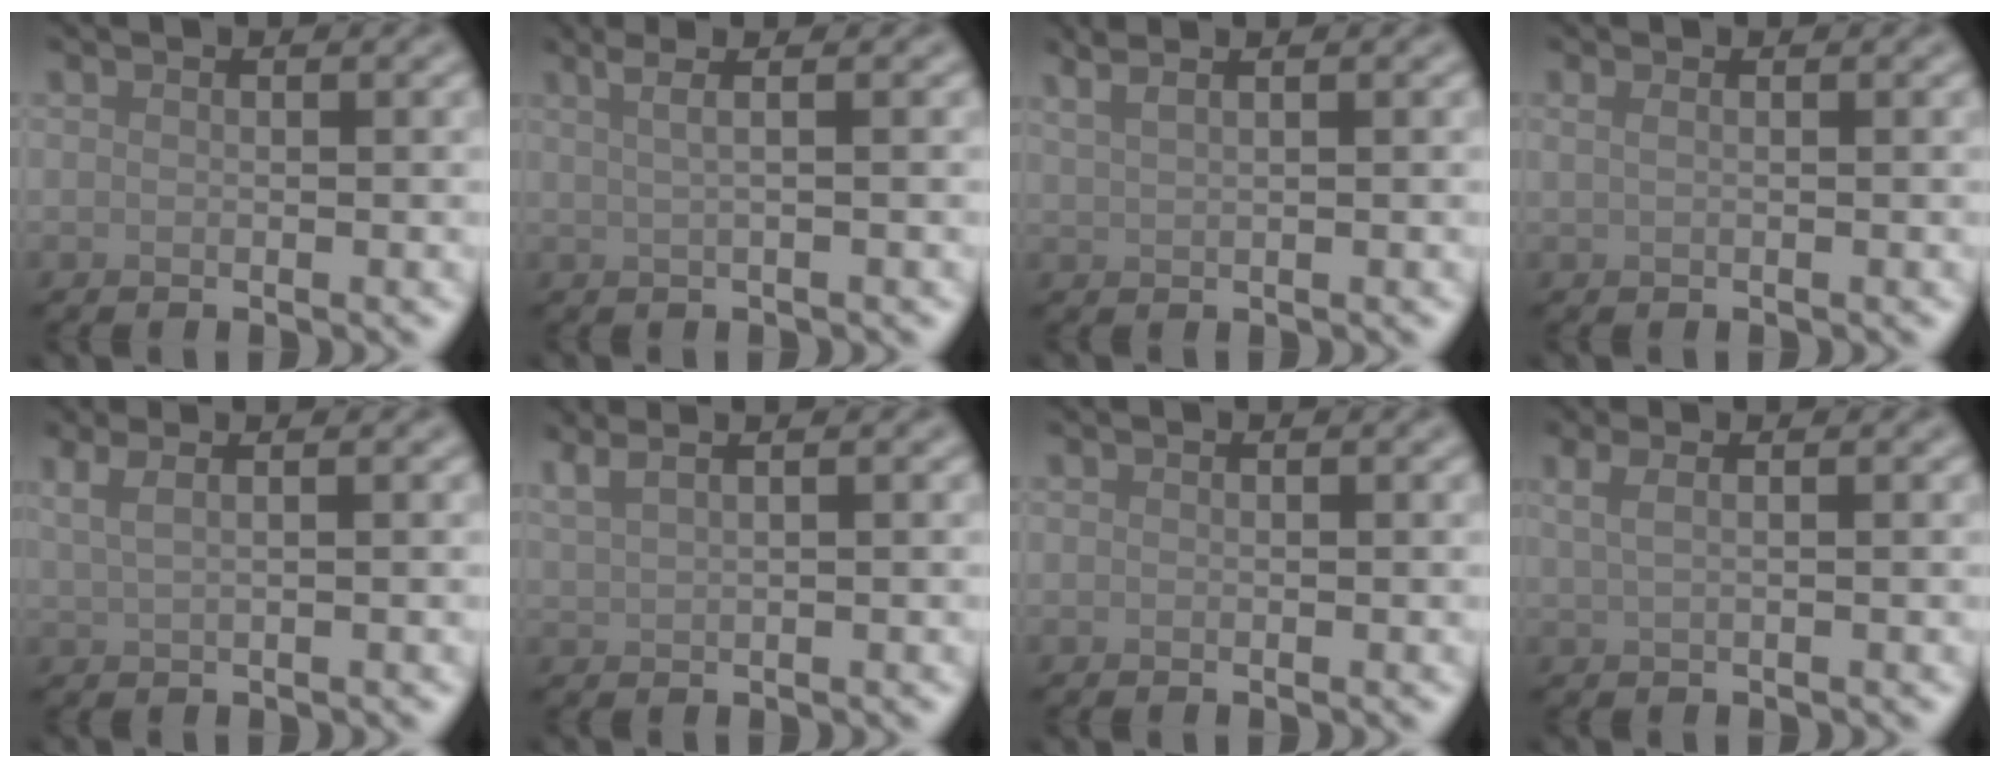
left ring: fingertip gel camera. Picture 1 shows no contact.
{"total": 4.1, "force": [2.2, 1.8, 3.0], "torque": [-0.035, 0.021, 0.004]}
{"total": 3.3, "force": [2.3, 1.3, 1.9], "torque": [-0.019, 0.017, 0.015]}
{"total": 1.2, "force": [0.5, 0.6, 0.9], "torque": [-0.012, -0.004, 0.002]}
{"total": 3.6, "force": [2.1, 1.7, 2.5], "torque": [-0.032, 0.017, 0.011]}
{"total": 3.7, "force": [2.7, 1.4, 2.1], "torque": [-0.029, 0.024, 0.027]}
{"total": 0.0}
{"total": 2.6, "force": [1.2, 1.2, 2.0], "torque": [-0.026, 0.005, 0.001]}